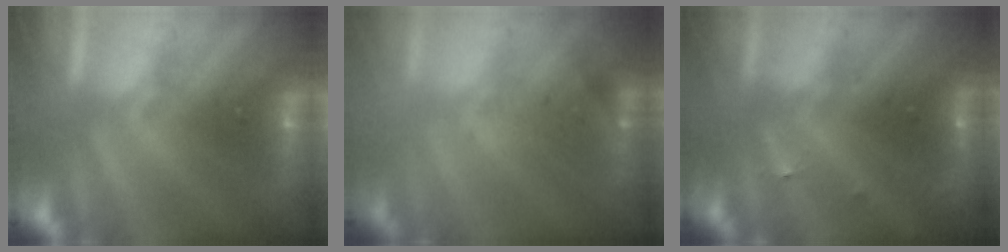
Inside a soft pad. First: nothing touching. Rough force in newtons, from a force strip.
{"total": 2.5}
{"total": 2.9}